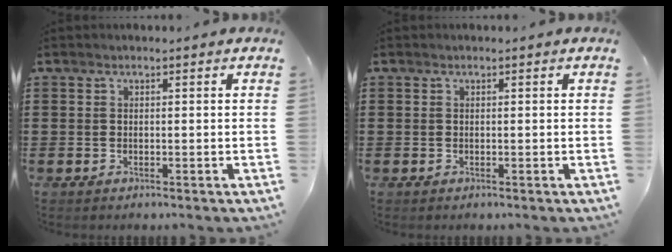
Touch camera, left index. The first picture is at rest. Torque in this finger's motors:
{"motor_torque": [0.01, 0.00, 0.00, 0.01]}